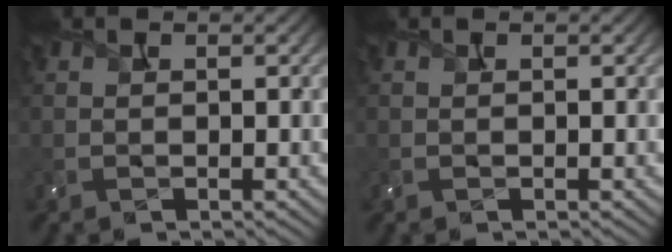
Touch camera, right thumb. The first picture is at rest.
{"total": 0.0}